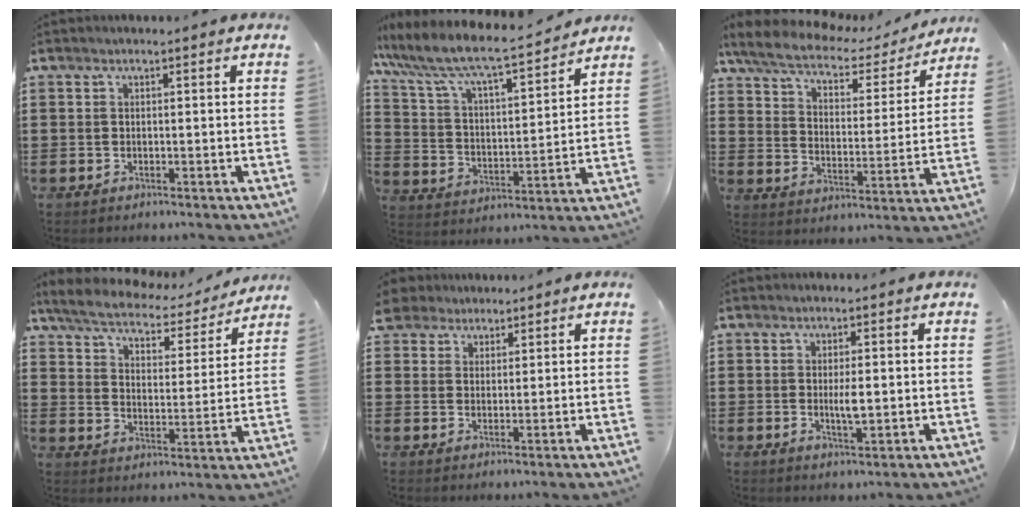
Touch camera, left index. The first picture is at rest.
{"total": 7.3, "force": [6.4, 0.9, 3.3], "torque": [-0.095, -0.046, 0.102]}
{"total": 5.9, "force": [4.9, 1.9, 2.8], "torque": [-0.077, -0.025, 0.081]}
{"total": 4.8, "force": [4.3, 1.0, 1.7], "torque": [-0.058, -0.026, 0.068]}
{"total": 3.1, "force": [2.5, 1.9, 0.1], "torque": [-0.016, 0.008, 0.047]}
{"total": 3.3, "force": [0.2, 0.7, 3.2], "torque": [-0.059, -0.002, 0.002]}